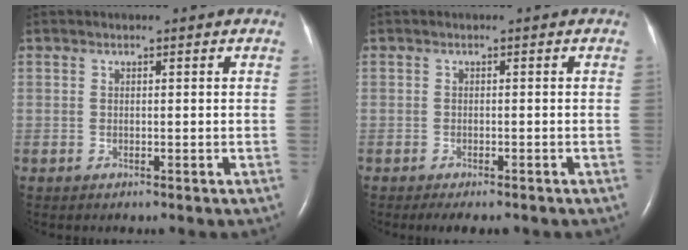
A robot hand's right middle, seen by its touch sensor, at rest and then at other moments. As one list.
[{"total": 4.5, "force": [-3.7, 1.2, 2.3], "torque": [-0.027, -0.008, -0.049]}]